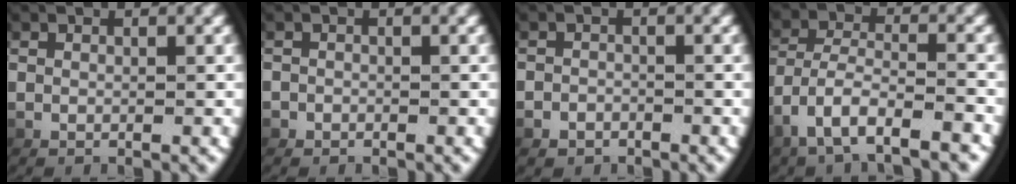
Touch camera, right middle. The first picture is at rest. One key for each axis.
{"total": 0.6, "fx": -0.5, "fy": 0.1, "fz": -0.3, "tx": 0.004, "ty": -0.005, "tz": -0.007}
{"total": 1.4, "fx": -1.3, "fy": 0.7, "fz": -0.2, "tx": 0.002, "ty": -0.006, "tz": -0.018}
{"total": 4.3, "fx": -2.6, "fy": 1.6, "fz": 2.9, "tx": -0.079, "ty": -0.021, "tz": -0.032}